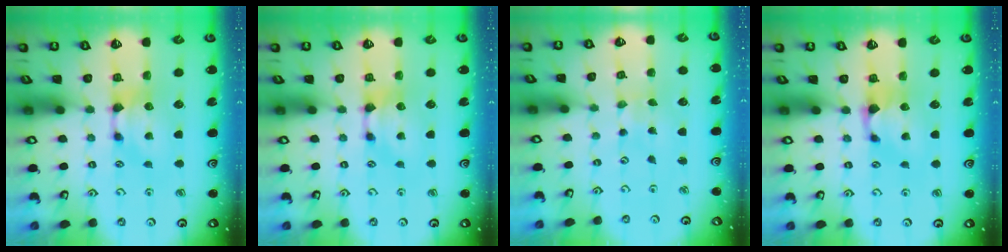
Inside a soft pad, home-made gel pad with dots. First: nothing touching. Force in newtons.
{"total": 0.0}
{"total": 5.0, "press": 5.0, "slide": 0.3}
{"total": 1.2, "press": 0.7, "slide": 1.0}